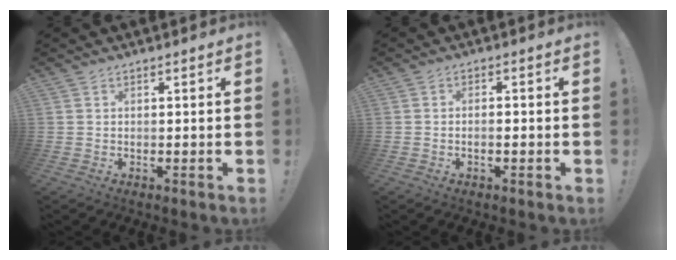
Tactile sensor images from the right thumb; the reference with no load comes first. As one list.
[{"total": 1.7, "force": [-1.1, 0.2, 1.3], "torque": [-0.020, 0.002, -0.020]}]